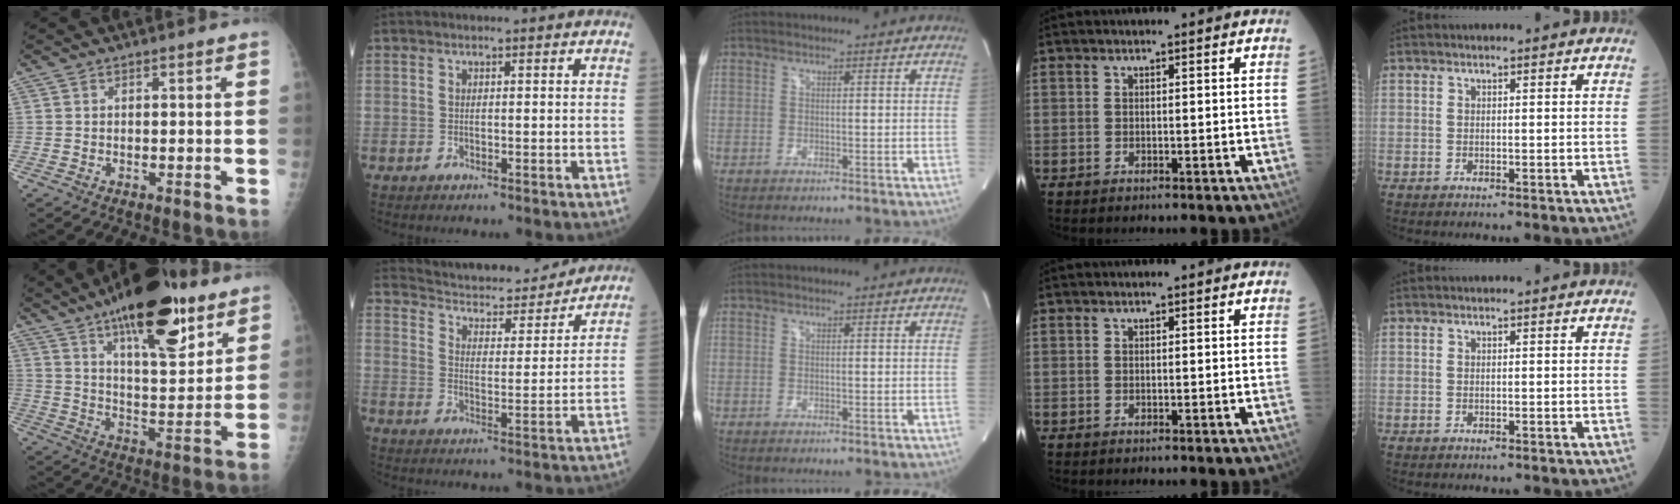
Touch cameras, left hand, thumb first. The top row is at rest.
{"thumb": {"total": 23.3, "force": [14.3, 8.5, 16.3], "torque": [-0.217, -0.057, 0.225]}, "index": {"total": 15.6, "force": [14.8, 2.9, 3.7], "torque": [-0.053, -0.006, 0.204]}}